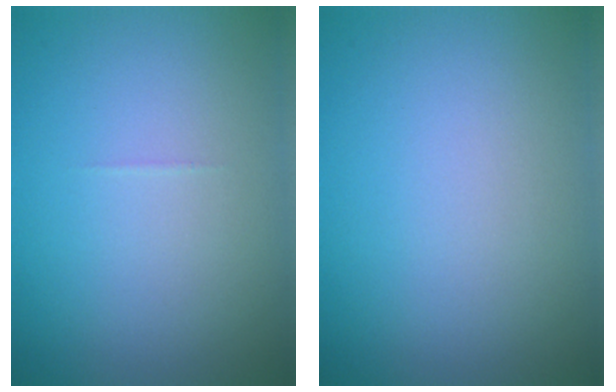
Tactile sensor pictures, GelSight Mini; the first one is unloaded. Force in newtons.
{"total": 0.0}